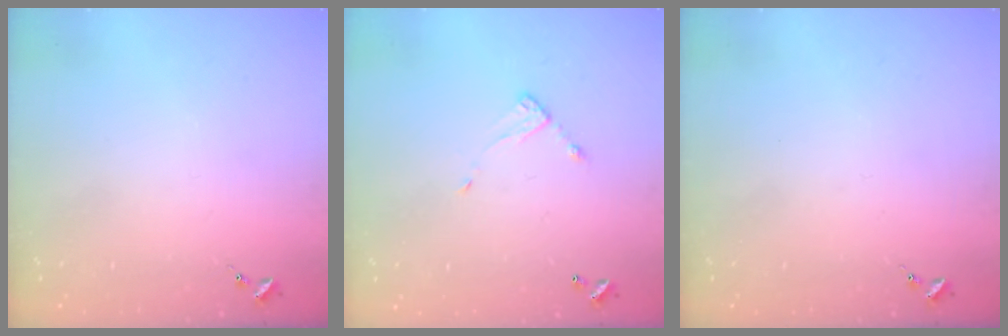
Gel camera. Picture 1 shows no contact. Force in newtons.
{"total": 4.3, "press": 4.3, "slide": 0.2}
{"total": 0.0}